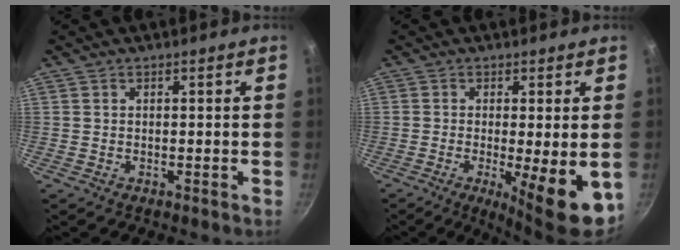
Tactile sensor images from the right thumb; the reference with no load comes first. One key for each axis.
{"total": 10.5, "fx": -2.5, "fy": 2.1, "fz": 10.0, "tx": -0.138, "ty": -0.013, "tz": -0.027}